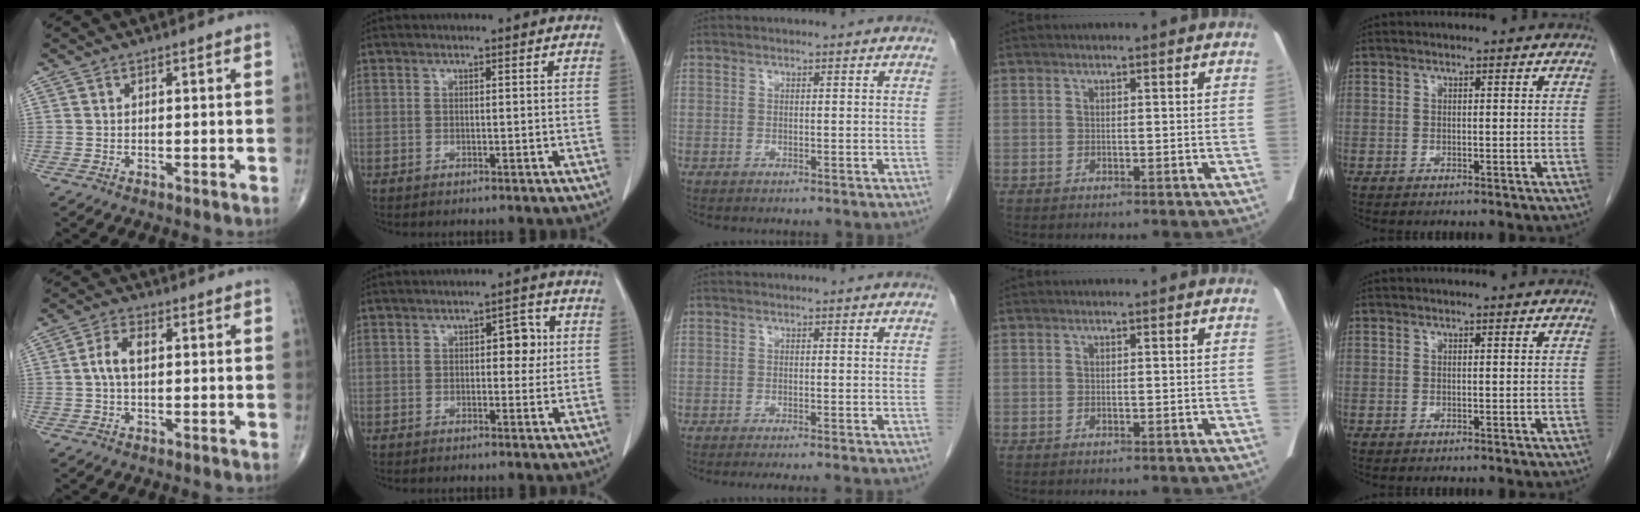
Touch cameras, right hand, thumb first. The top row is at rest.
{"thumb": {"total": 4.4, "force": [0.4, 2.4, 3.7], "torque": [-0.081, 0.011, 0.004]}, "index": {"total": 3.9, "force": [0.6, 2.0, 3.3], "torque": [-0.039, 0.013, 0.008]}, "middle": {"total": 5.6, "force": [-5.1, 0.4, 2.3], "torque": [-0.019, -0.010, -0.065]}}